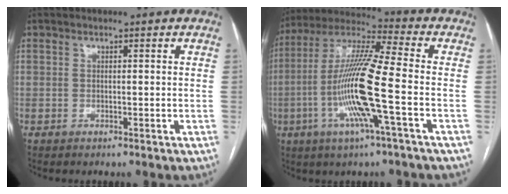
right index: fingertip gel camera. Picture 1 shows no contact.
{"total": 15.0, "force": [-3.7, -0.1, 14.5], "torque": [-0.295, -0.004, -0.078]}